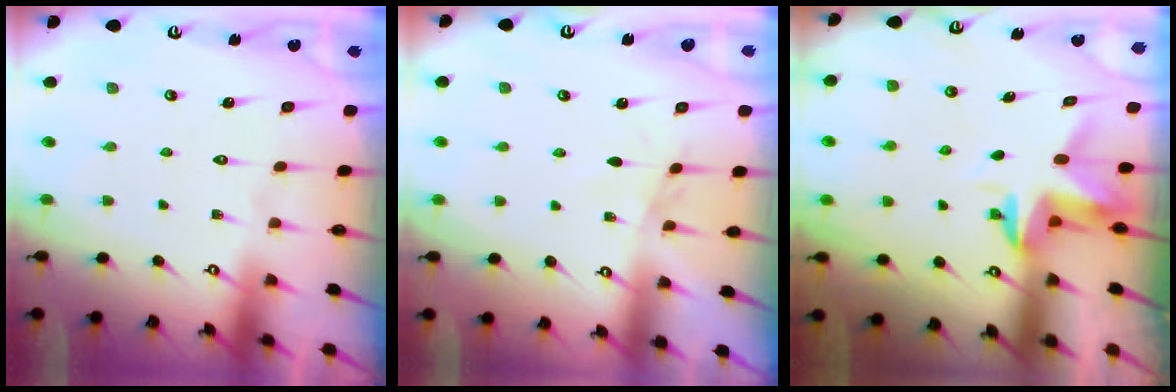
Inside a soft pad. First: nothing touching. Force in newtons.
{"total": 3.2, "press": 3.2, "slide": 0.5}
{"total": 3.3, "press": 3.2, "slide": 0.4}